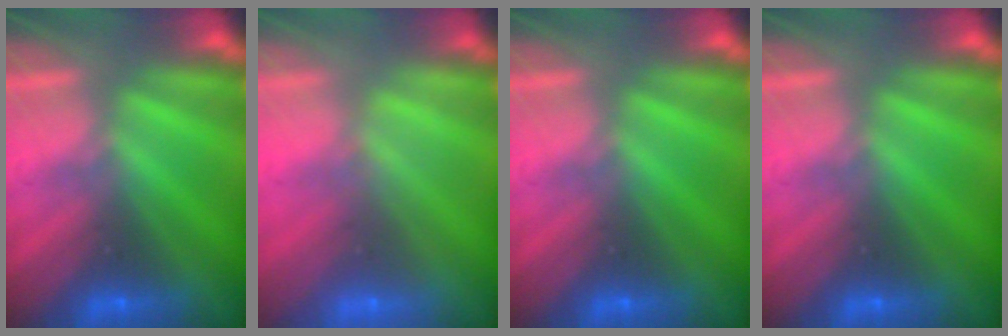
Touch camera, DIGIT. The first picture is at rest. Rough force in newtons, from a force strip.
{"total": 1.8}
{"total": 0.0}
{"total": 0.0}